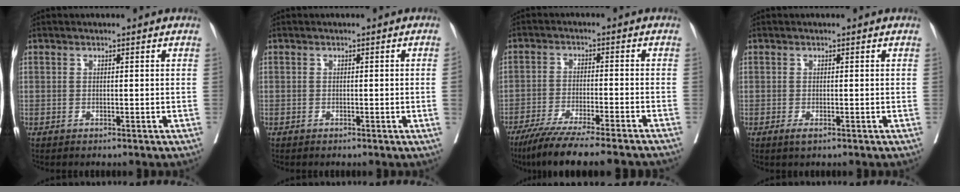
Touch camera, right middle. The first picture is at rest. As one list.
[{"total": 1.0, "force": [-0.1, -0.3, 0.9], "torque": [-0.008, 0.001, 0.000]}, {"total": 14.4, "force": [-12.3, -0.1, 7.4], "torque": [-0.102, -0.037, -0.192]}, {"total": 1.0, "force": [-0.5, 0.3, 0.8], "torque": [-0.015, -0.003, -0.006]}]